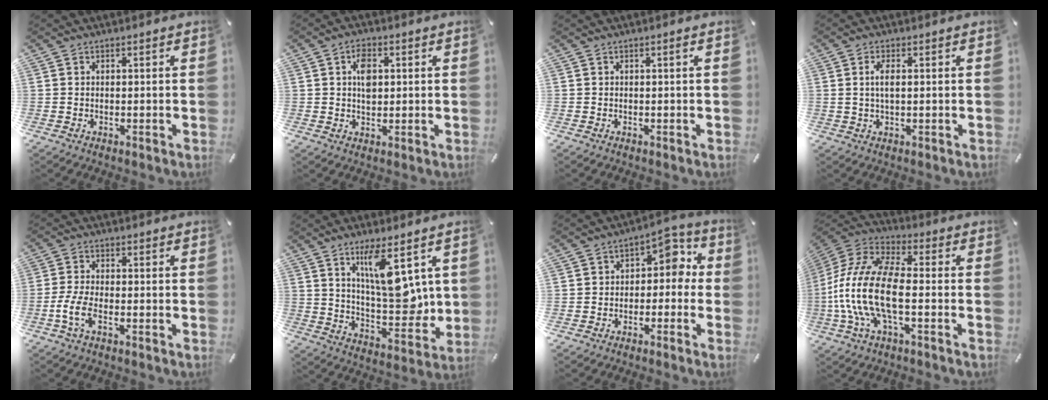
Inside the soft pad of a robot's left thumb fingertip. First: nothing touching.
{"total": 5.2, "force": [1.1, 3.3, 3.8], "torque": [-0.057, 0.000, 0.012]}
{"total": 0.7, "force": [0.2, 0.0, 0.6], "torque": [-0.011, 0.001, 0.002]}
{"total": 3.6, "force": [0.6, 1.4, 3.2], "torque": [-0.073, 0.003, 0.006]}
{"total": 5.8, "force": [-2.6, 2.4, 4.5], "torque": [-0.105, -0.002, -0.049]}
{"total": 14.0, "force": [6.7, 5.0, 11.2], "torque": [-0.181, -0.047, 0.110]}
{"total": 6.9, "force": [0.7, 5.2, 4.4], "torque": [-0.048, -0.002, 0.003]}
{"total": 17.4, "force": [-3.7, 8.2, 14.8], "torque": [-0.329, -0.002, -0.069]}